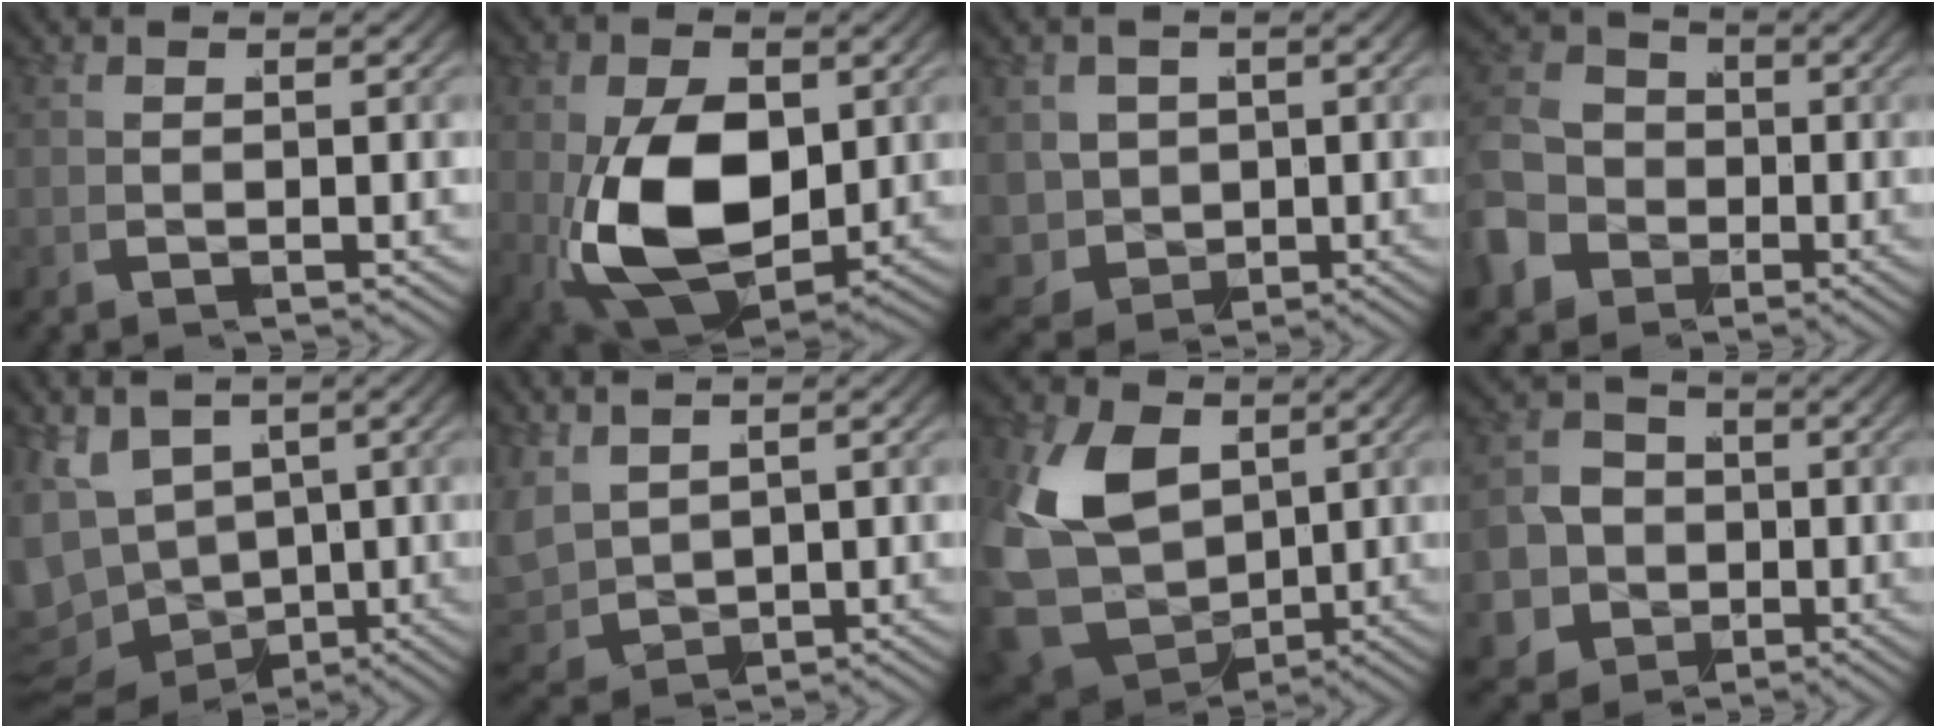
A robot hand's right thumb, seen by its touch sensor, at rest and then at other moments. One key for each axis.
{"total": 11.6, "fx": -1.6, "fy": 7.1, "fz": 9.1, "tx": -0.210, "ty": -0.052, "tz": -0.006}
{"total": 6.7, "fx": -0.9, "fy": 5.8, "fz": 3.1, "tx": -0.091, "ty": -0.058, "tz": 0.005}
{"total": 10.0, "fx": -2.7, "fy": 8.7, "fz": 4.2, "tx": -0.100, "ty": -0.027, "tz": -0.053}
{"total": 9.2, "fx": -1.1, "fy": 7.6, "fz": 5.1, "tx": -0.133, "ty": -0.042, "tz": -0.004}
{"total": 4.5, "fx": 1.1, "fy": 3.5, "fz": 2.7, "tx": -0.076, "ty": -0.022, "tz": 0.036}
{"total": 13.2, "fx": 0.2, "fy": 10.0, "fz": 8.6, "tx": -0.234, "ty": -0.053, "tz": 0.018}
{"total": 13.6, "fx": -3.6, "fy": 12.0, "fz": 5.2, "tx": -0.128, "ty": -0.056, "tz": -0.059}